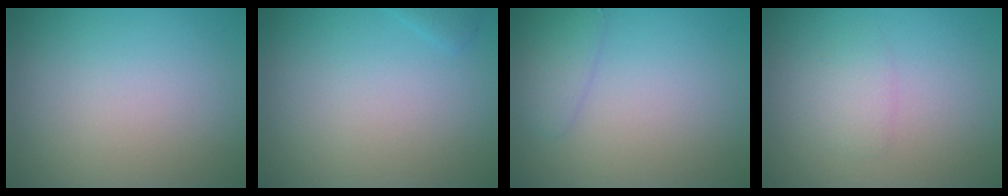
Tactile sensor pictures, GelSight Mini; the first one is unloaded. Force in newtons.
{"total": 0.7, "press": 0.7, "slide": 0.1}
{"total": 1.9, "press": 1.9, "slide": 0.1}
{"total": 1.4, "press": 1.4, "slide": 0.0}